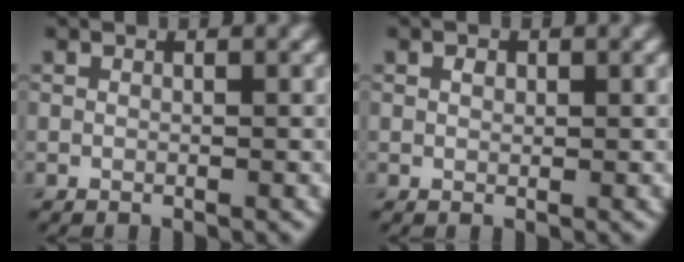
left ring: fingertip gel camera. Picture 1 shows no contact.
{"total": 0.7, "force": [0.3, 0.5, 0.4], "torque": [-0.008, 0.000, 0.004]}